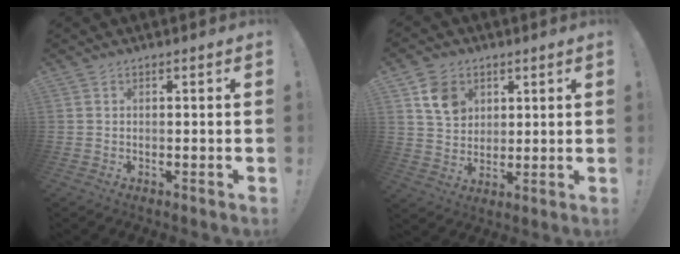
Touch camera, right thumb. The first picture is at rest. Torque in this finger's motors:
{"motor_torque": [0.70, 0.99, -0.07, 0.42, 0.00]}